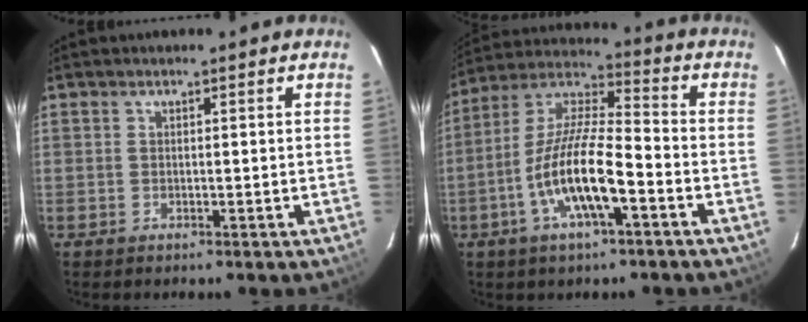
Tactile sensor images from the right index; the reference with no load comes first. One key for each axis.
{"total": 14.1, "fx": -5.6, "fy": 3.2, "fz": 12.5, "tx": -0.253, "ty": -0.004, "tz": -0.110}